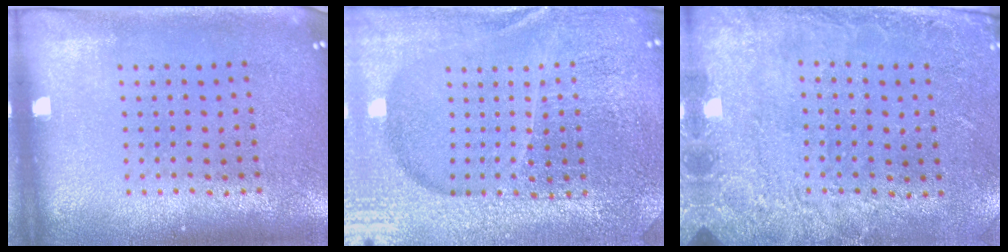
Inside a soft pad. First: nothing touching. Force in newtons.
{"total": 5.2, "press": 4.7, "slide": 2.1}
{"total": 2.7, "press": 1.9, "slide": 1.9}